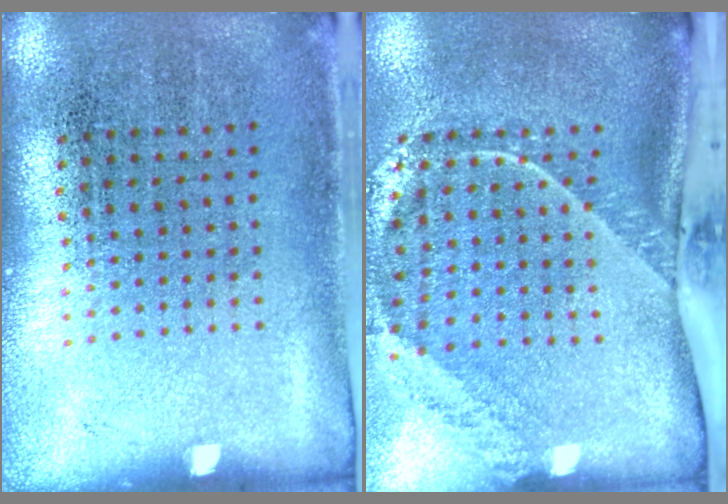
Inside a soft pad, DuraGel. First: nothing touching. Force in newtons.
{"total": 2.7, "press": 1.8, "slide": 2.0}